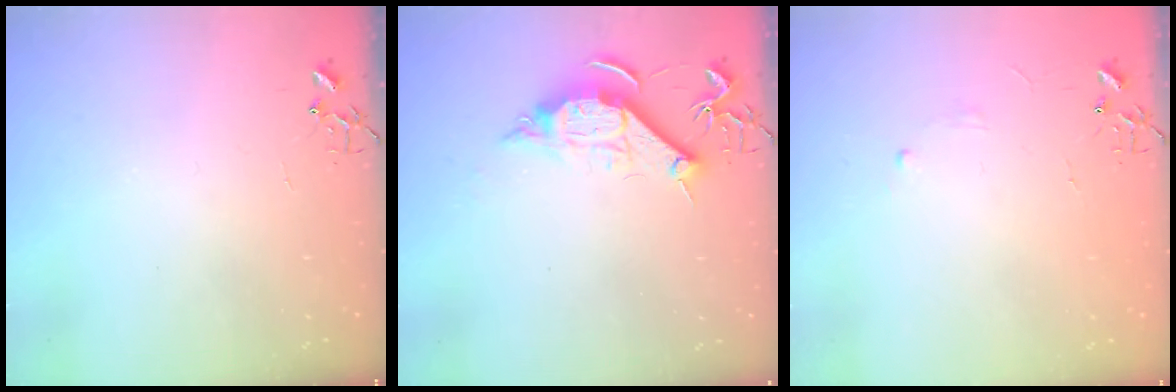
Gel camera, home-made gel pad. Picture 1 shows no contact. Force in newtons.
{"total": 10.1, "press": 10.0, "slide": 0.8}
{"total": 2.9, "press": 2.8, "slide": 0.5}